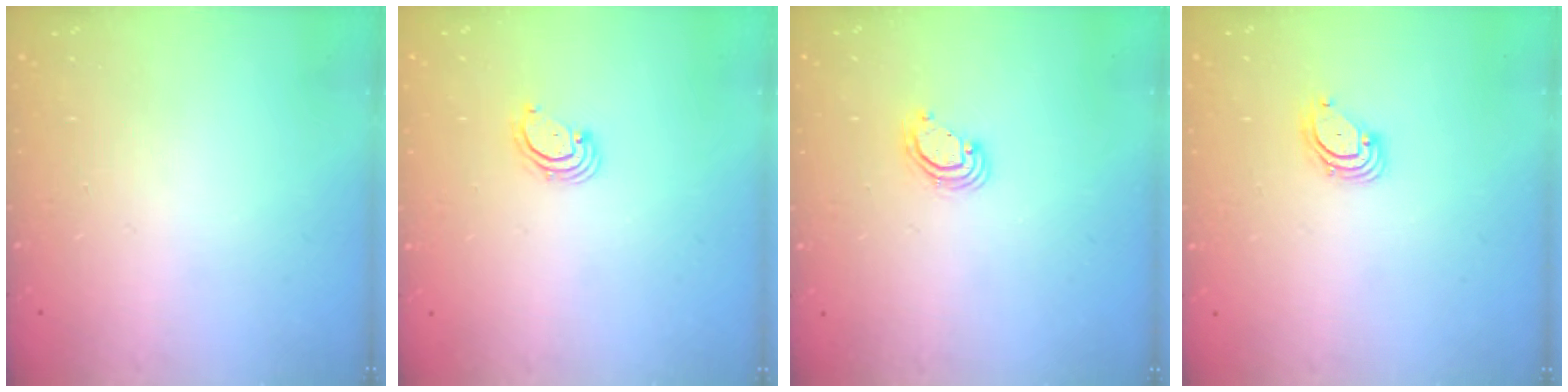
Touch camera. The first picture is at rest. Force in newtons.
{"total": 2.7, "press": 2.7, "slide": 0.3}
{"total": 3.8, "press": 3.8, "slide": 0.1}
{"total": 3.6, "press": 3.6, "slide": 0.3}